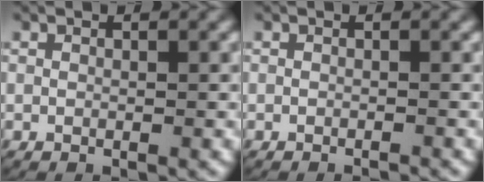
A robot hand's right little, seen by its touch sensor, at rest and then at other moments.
{"total": 1.2, "force": [-1.2, 0.1, 0.2], "torque": [-0.003, 0.000, -0.019]}